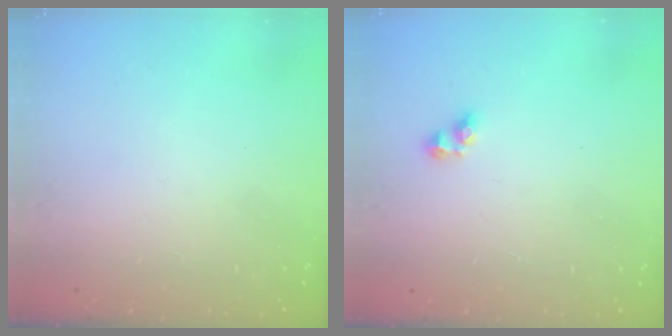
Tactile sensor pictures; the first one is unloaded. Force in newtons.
{"total": 2.9, "press": 2.6, "slide": 1.1}